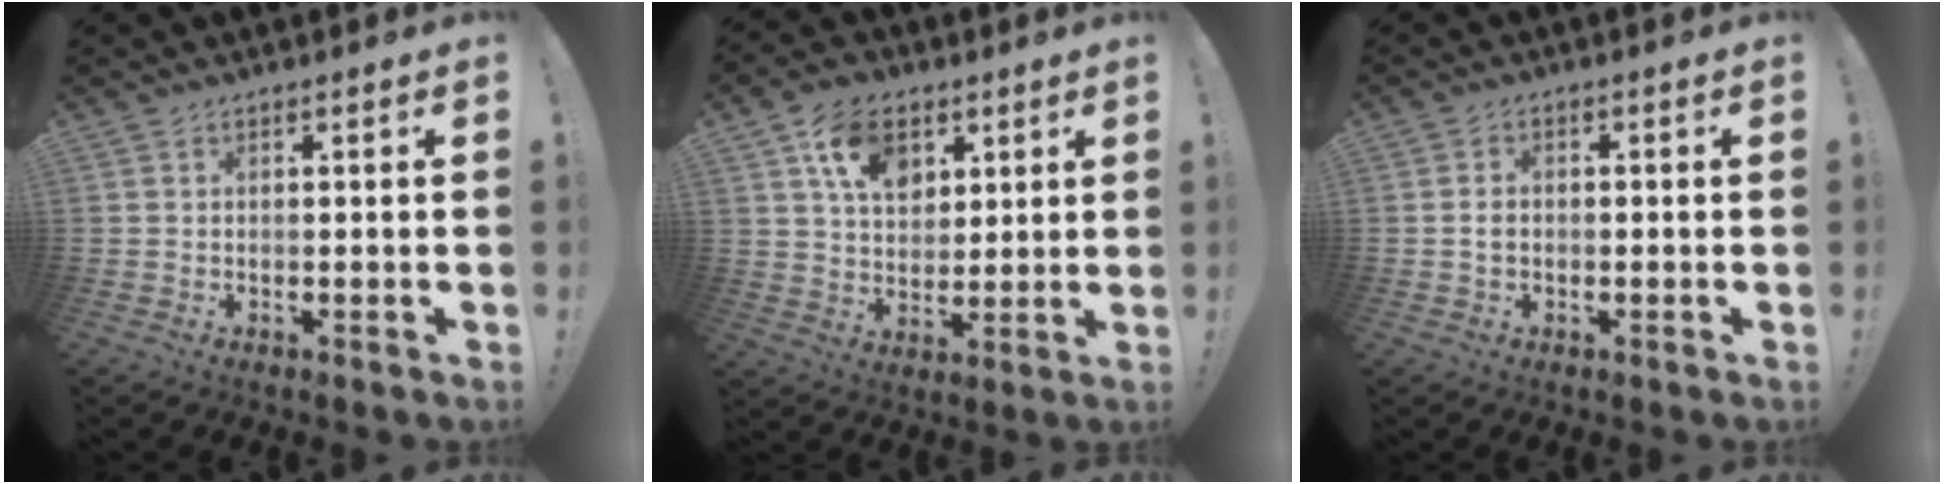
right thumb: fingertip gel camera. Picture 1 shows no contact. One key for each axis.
{"total": 13.1, "fx": 6.4, "fy": 9.0, "fz": 7.0, "tx": -0.104, "ty": -0.019, "tz": 0.120}
{"total": 2.2, "fx": -0.5, "fy": 1.6, "fz": 1.3, "tx": -0.017, "ty": 0.006, "tz": -0.011}